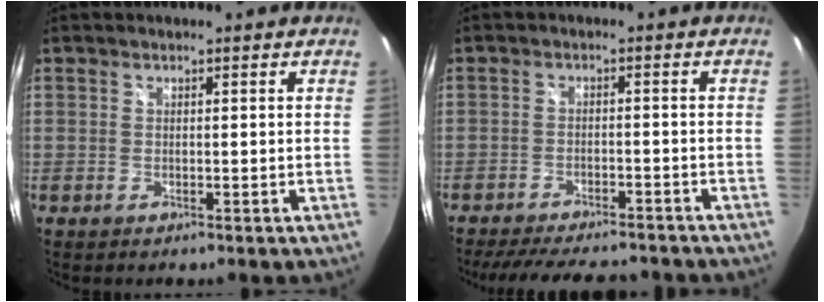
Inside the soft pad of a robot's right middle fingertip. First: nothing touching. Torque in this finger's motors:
{"motor_torque": [0.28, -0.31, 0.11, 0.04]}